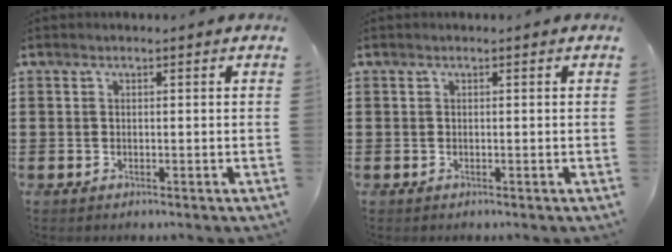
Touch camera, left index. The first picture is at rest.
{"total": 0.0}